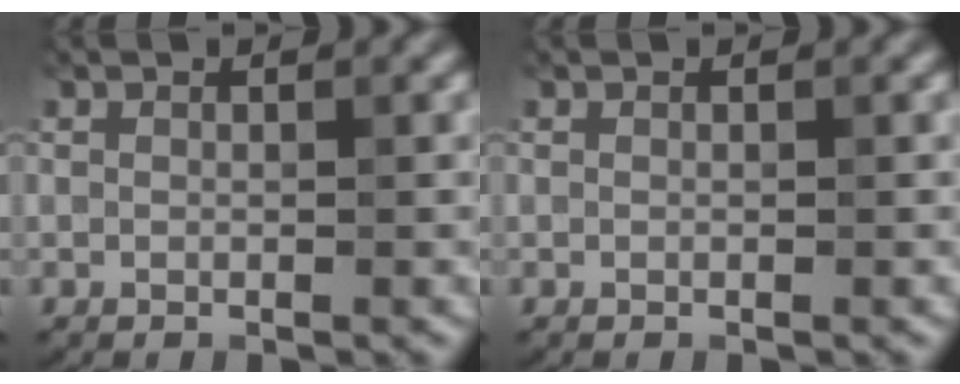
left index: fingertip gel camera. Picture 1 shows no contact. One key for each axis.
{"total": 0.0}